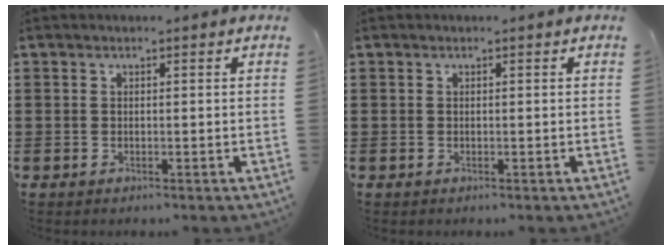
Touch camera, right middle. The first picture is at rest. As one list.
[{"total": 0.0}]